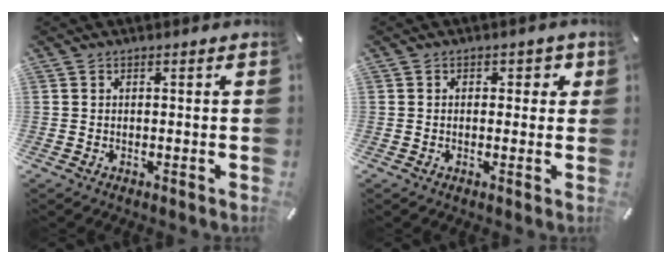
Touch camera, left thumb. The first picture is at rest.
{"total": 2.1, "force": [0.1, 1.6, 1.4], "torque": [-0.013, 0.002, -0.005]}